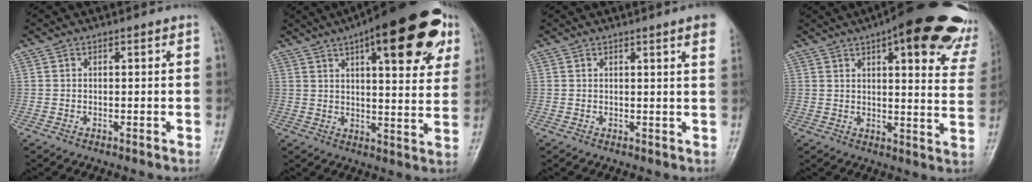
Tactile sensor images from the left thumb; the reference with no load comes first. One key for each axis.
{"total": 23.2, "fx": 11.3, "fy": 7.8, "fz": 18.6, "tx": -0.231, "ty": -0.011, "tz": 0.153}
{"total": 5.2, "fx": 3.2, "fy": 0.1, "fz": 4.1, "tx": -0.043, "ty": -0.004, "tz": 0.031}
{"total": 24.4, "fx": 15.4, "fy": 7.1, "fz": 17.6, "tx": -0.192, "ty": -0.040, "tz": 0.176}